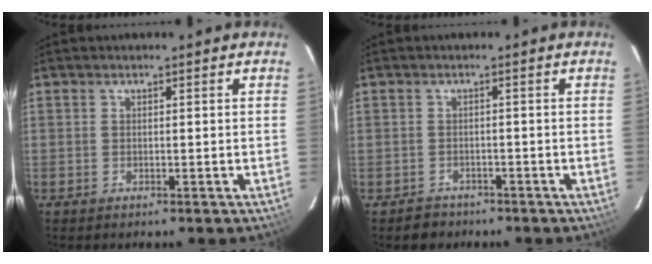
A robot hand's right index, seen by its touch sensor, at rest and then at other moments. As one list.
[{"total": 3.0, "force": [-1.9, 2.2, -0.2], "torque": [0.003, 0.014, -0.027]}]